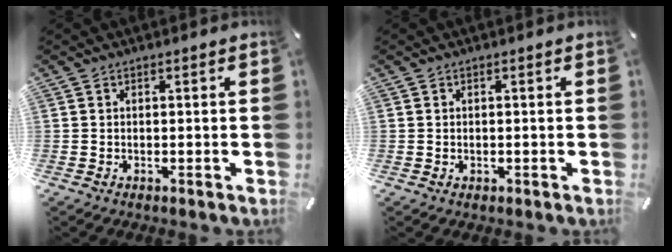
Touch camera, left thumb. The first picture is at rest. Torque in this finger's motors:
{"motor_torque": [-0.62, -0.66, -0.19, 0.02, -0.03]}